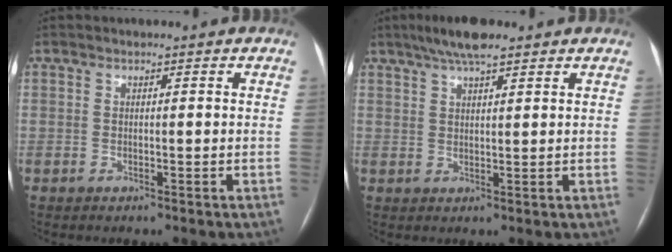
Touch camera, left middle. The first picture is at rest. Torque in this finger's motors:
{"motor_torque": [0.44, -0.43, 0.05, 0.01]}